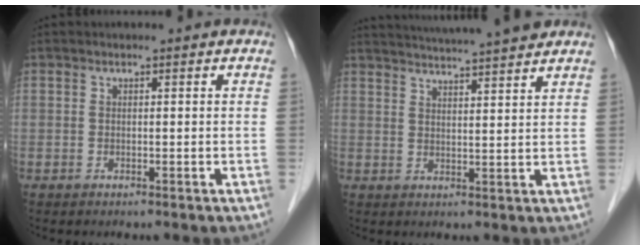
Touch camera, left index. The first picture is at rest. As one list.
[{"total": 14.0, "force": [12.7, 0.1, 6.0], "torque": [-0.102, 0.018, 0.173]}]